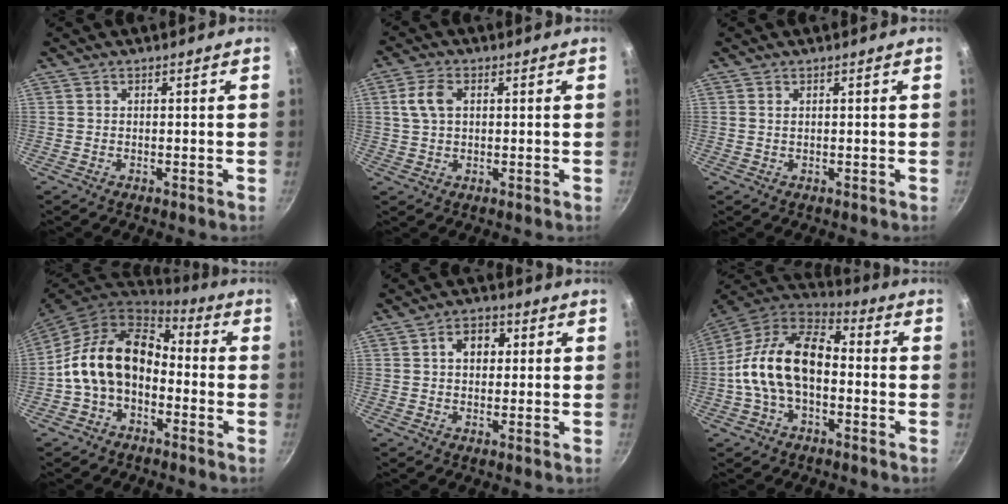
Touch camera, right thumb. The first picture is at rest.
{"total": 5.4, "force": [1.2, 3.4, 3.9], "torque": [-0.074, 0.007, 0.021]}
{"total": 0.6, "force": [0.3, 0.2, 0.4], "torque": [-0.009, 0.001, 0.006]}
{"total": 14.7, "force": [-2.0, 10.3, 10.2], "torque": [-0.160, 0.048, -0.051]}
{"total": 5.5, "force": [1.2, 4.1, 3.5], "torque": [-0.027, 0.010, 0.012]}
{"total": 17.2, "force": [-1.7, 10.5, 13.5], "torque": [-0.221, 0.041, -0.050]}